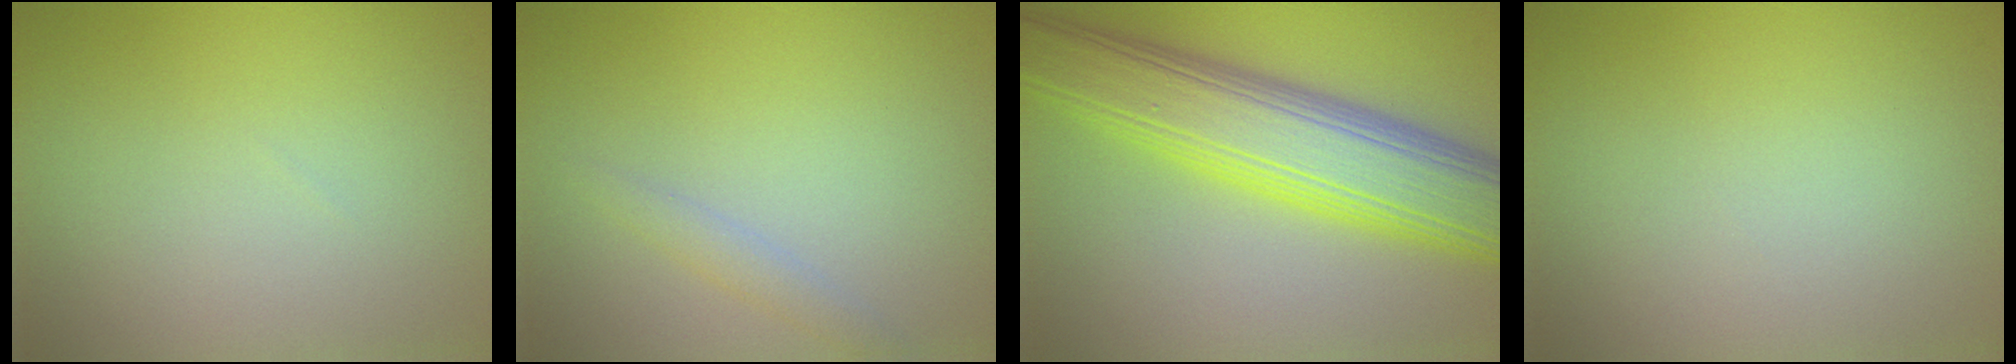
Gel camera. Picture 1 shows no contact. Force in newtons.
{"total": 1.3, "press": 1.3, "slide": 0.1}
{"total": 10.2, "press": 10.2, "slide": 0.4}
{"total": 0.0}